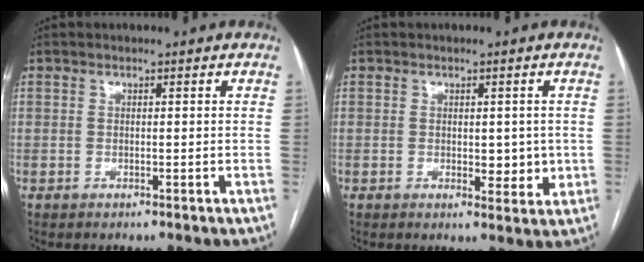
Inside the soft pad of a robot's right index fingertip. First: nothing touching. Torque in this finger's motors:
{"motor_torque": [-0.08, 0.22, -0.02, 0.02]}